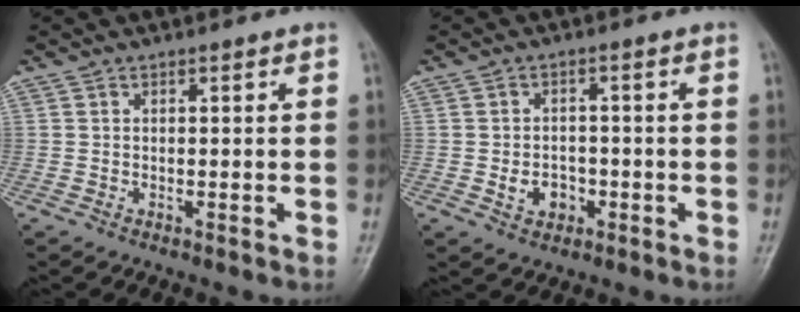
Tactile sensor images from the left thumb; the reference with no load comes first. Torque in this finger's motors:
{"motor_torque": [0.04, 0.08, 0.03, -0.04, 0.01]}